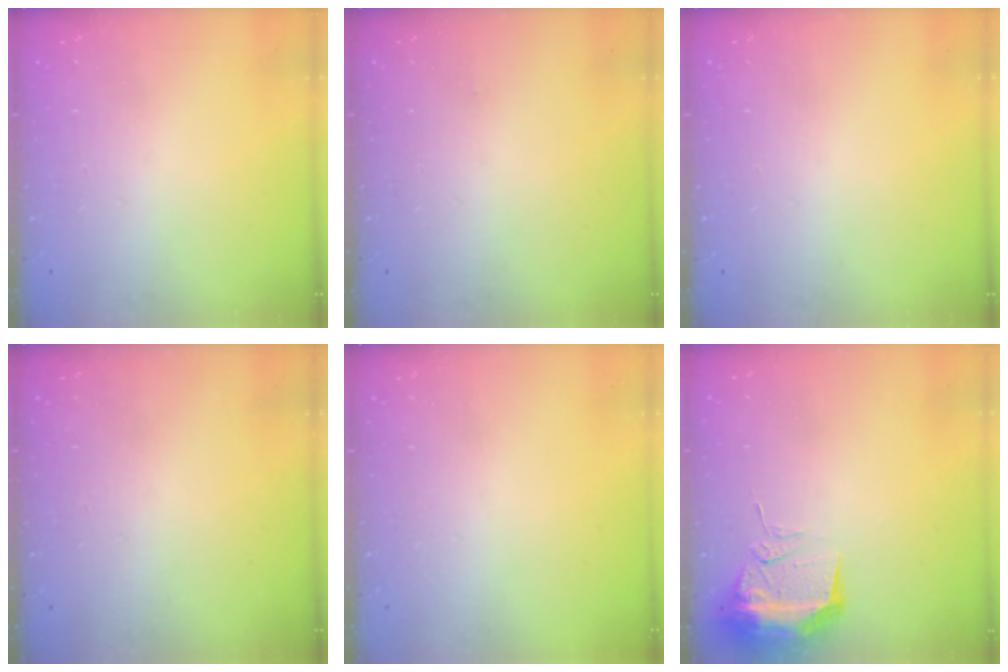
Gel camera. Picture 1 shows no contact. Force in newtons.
{"total": 9.0, "press": 1.4, "slide": 8.9}
{"total": 0.0}
{"total": 0.0}
{"total": 0.0}
{"total": 11.4, "press": 11.2, "slide": 1.9}